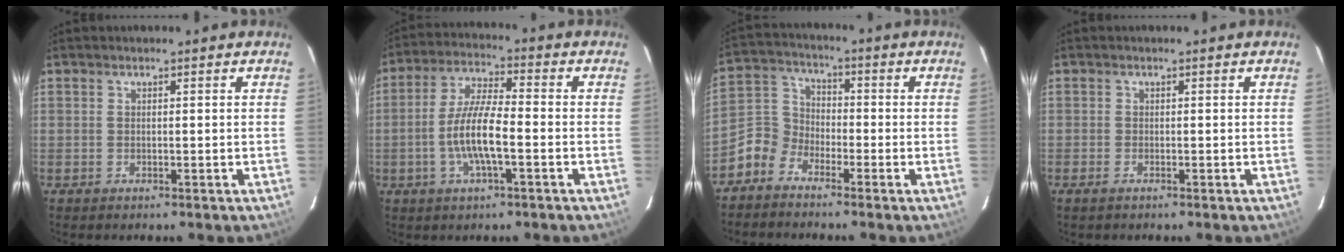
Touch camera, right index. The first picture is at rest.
{"total": 9.6, "force": [-2.8, 2.1, 9.0], "torque": [-0.181, 0.004, -0.054]}
{"total": 6.2, "force": [-4.3, 4.2, 1.3], "torque": [-0.030, 0.027, -0.106]}
{"total": 1.1, "force": [-0.8, 0.4, 0.6], "torque": [-0.013, -0.003, -0.017]}